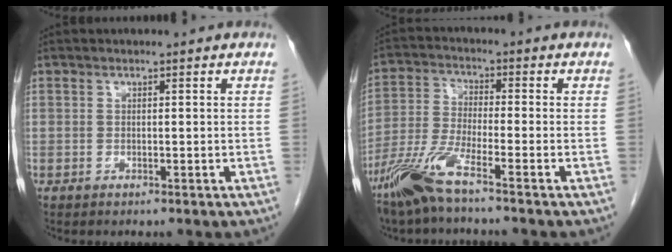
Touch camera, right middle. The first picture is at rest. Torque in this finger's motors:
{"motor_torque": [1.11, -1.03, 0.14, 0.09]}